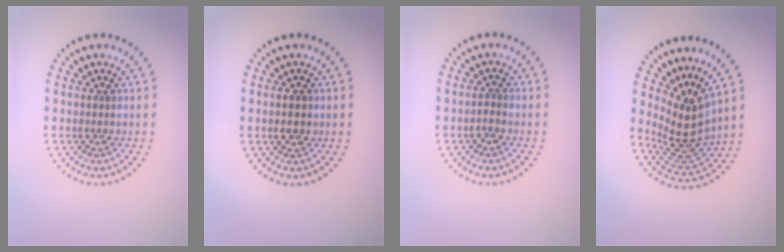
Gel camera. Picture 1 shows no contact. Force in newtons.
{"total": 2.2, "press": 2.2, "slide": 0.2}
{"total": 0.5, "press": 0.4, "slide": 0.3}
{"total": 4.2, "press": 3.0, "slide": 3.0}